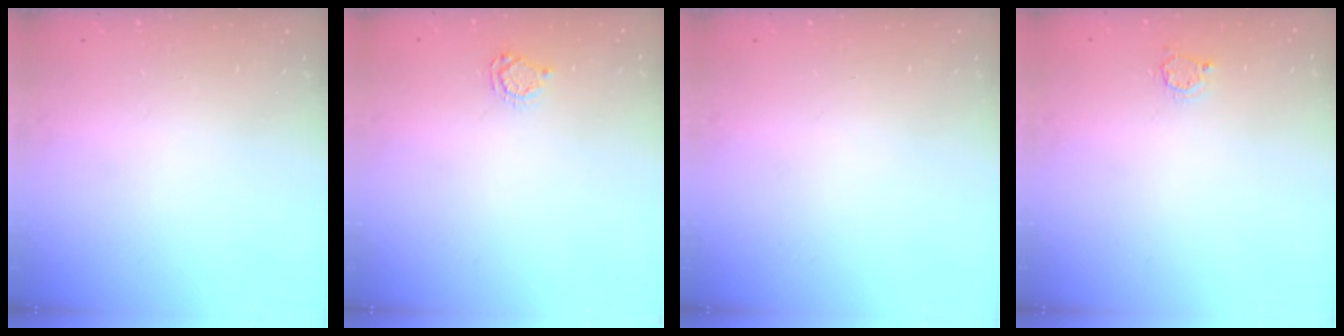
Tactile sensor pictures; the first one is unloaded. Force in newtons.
{"total": 4.7, "press": 4.7, "slide": 0.6}
{"total": 0.0}
{"total": 2.7, "press": 2.7, "slide": 0.4}